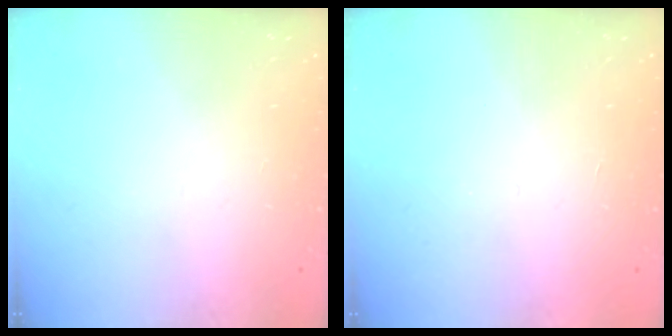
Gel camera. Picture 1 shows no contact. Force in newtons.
{"total": 1.6, "press": 1.6, "slide": 0.1}